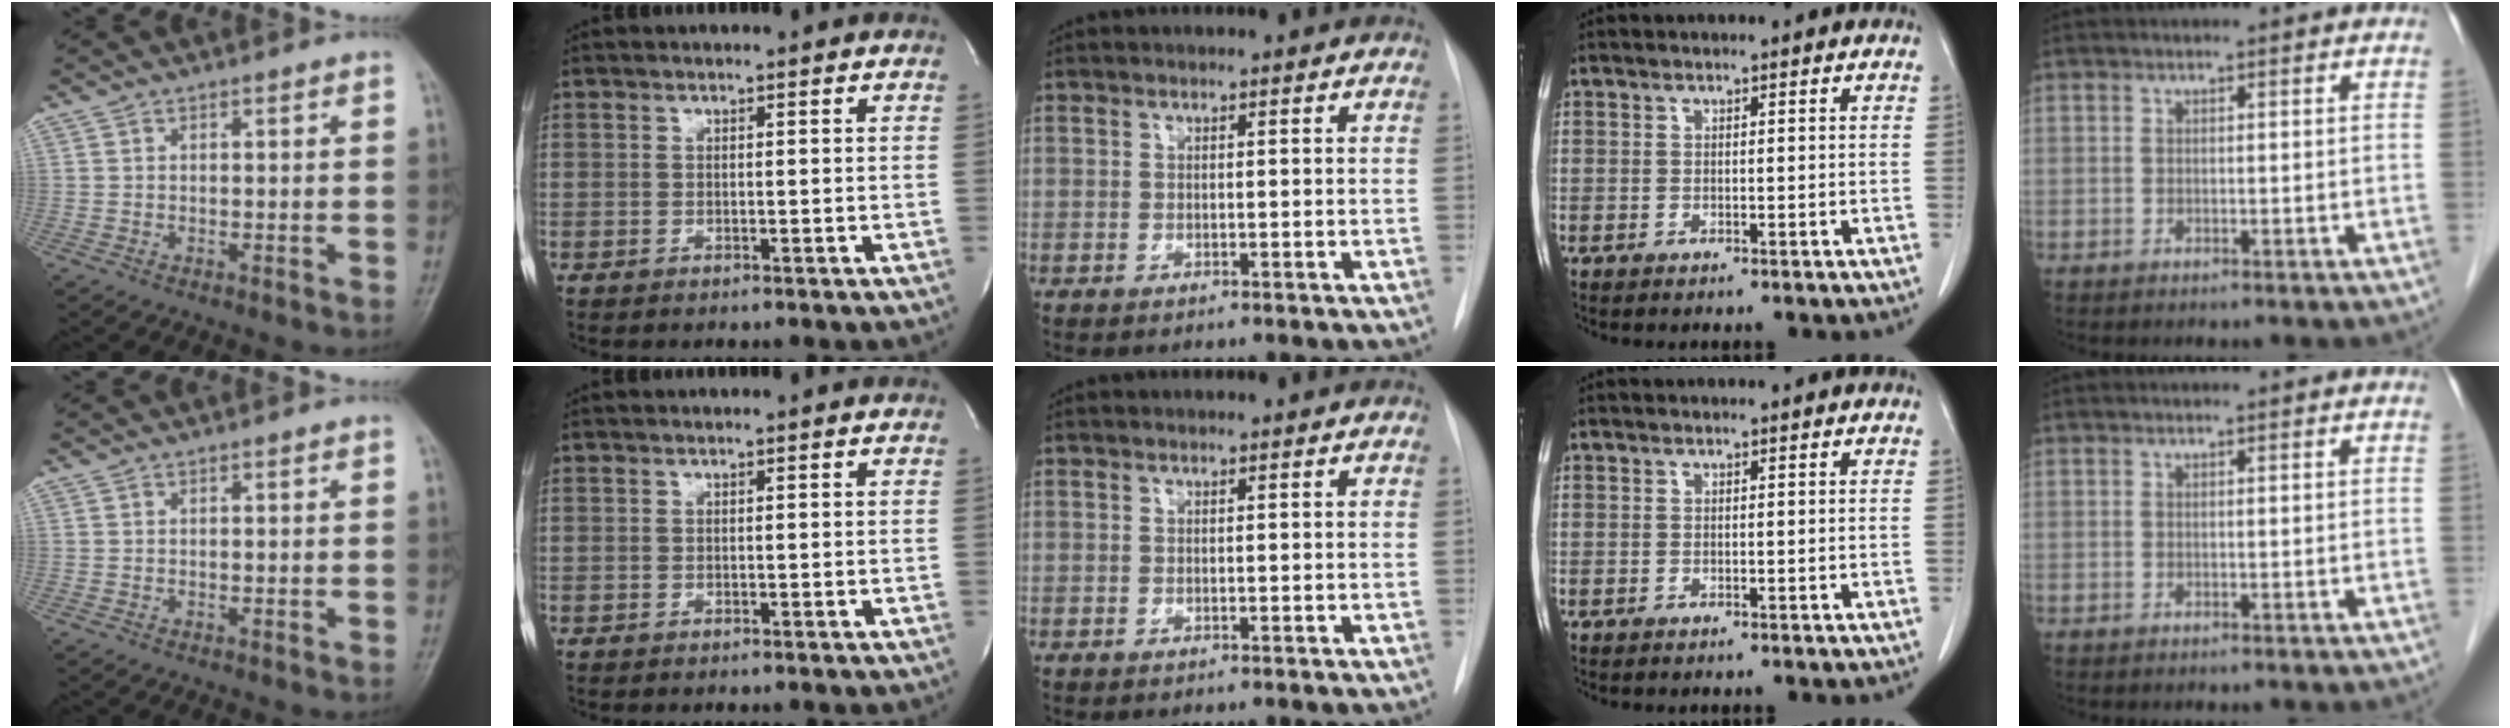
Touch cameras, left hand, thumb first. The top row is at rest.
{}